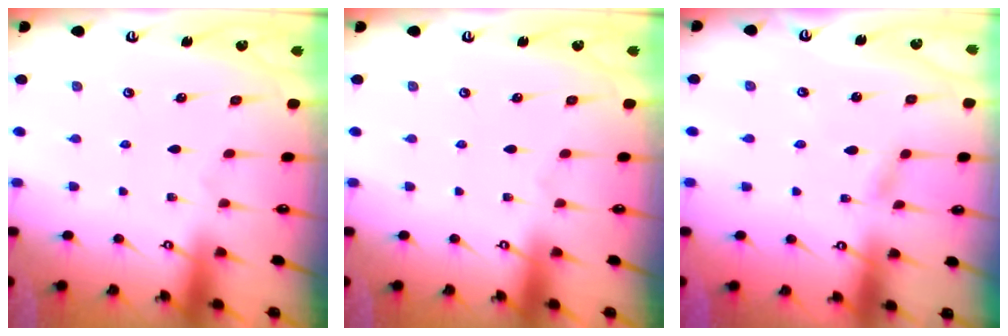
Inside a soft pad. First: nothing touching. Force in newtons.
{"total": 0.0}
{"total": 2.1, "press": 2.1, "slide": 0.2}